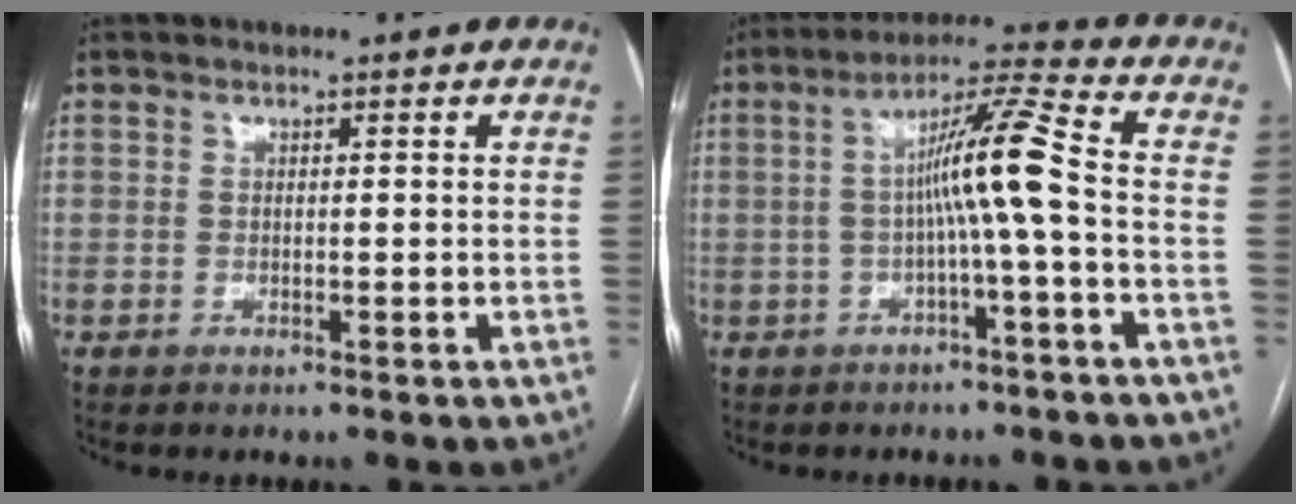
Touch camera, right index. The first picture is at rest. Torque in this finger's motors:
{"motor_torque": [1.31, 0.00, 0.42, 0.18]}